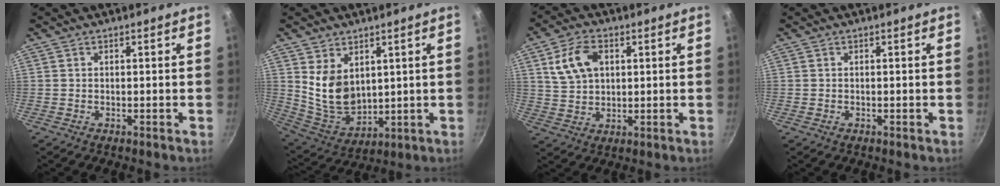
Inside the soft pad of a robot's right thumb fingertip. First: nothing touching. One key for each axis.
{"total": 10.3, "fx": 3.3, "fy": 7.1, "fz": 6.8, "tx": -0.100, "ty": -0.039, "tz": 0.085}
{"total": 9.3, "fx": 2.9, "fy": 6.2, "fz": 6.3, "tx": -0.106, "ty": 0.000, "tz": 0.054}
{"total": 0.0}